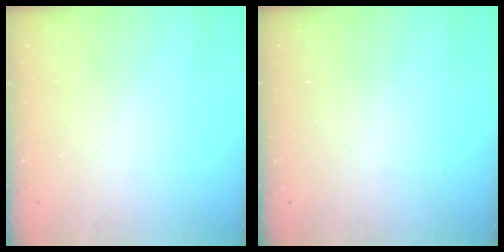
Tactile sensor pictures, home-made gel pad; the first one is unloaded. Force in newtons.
{"total": 0.0}